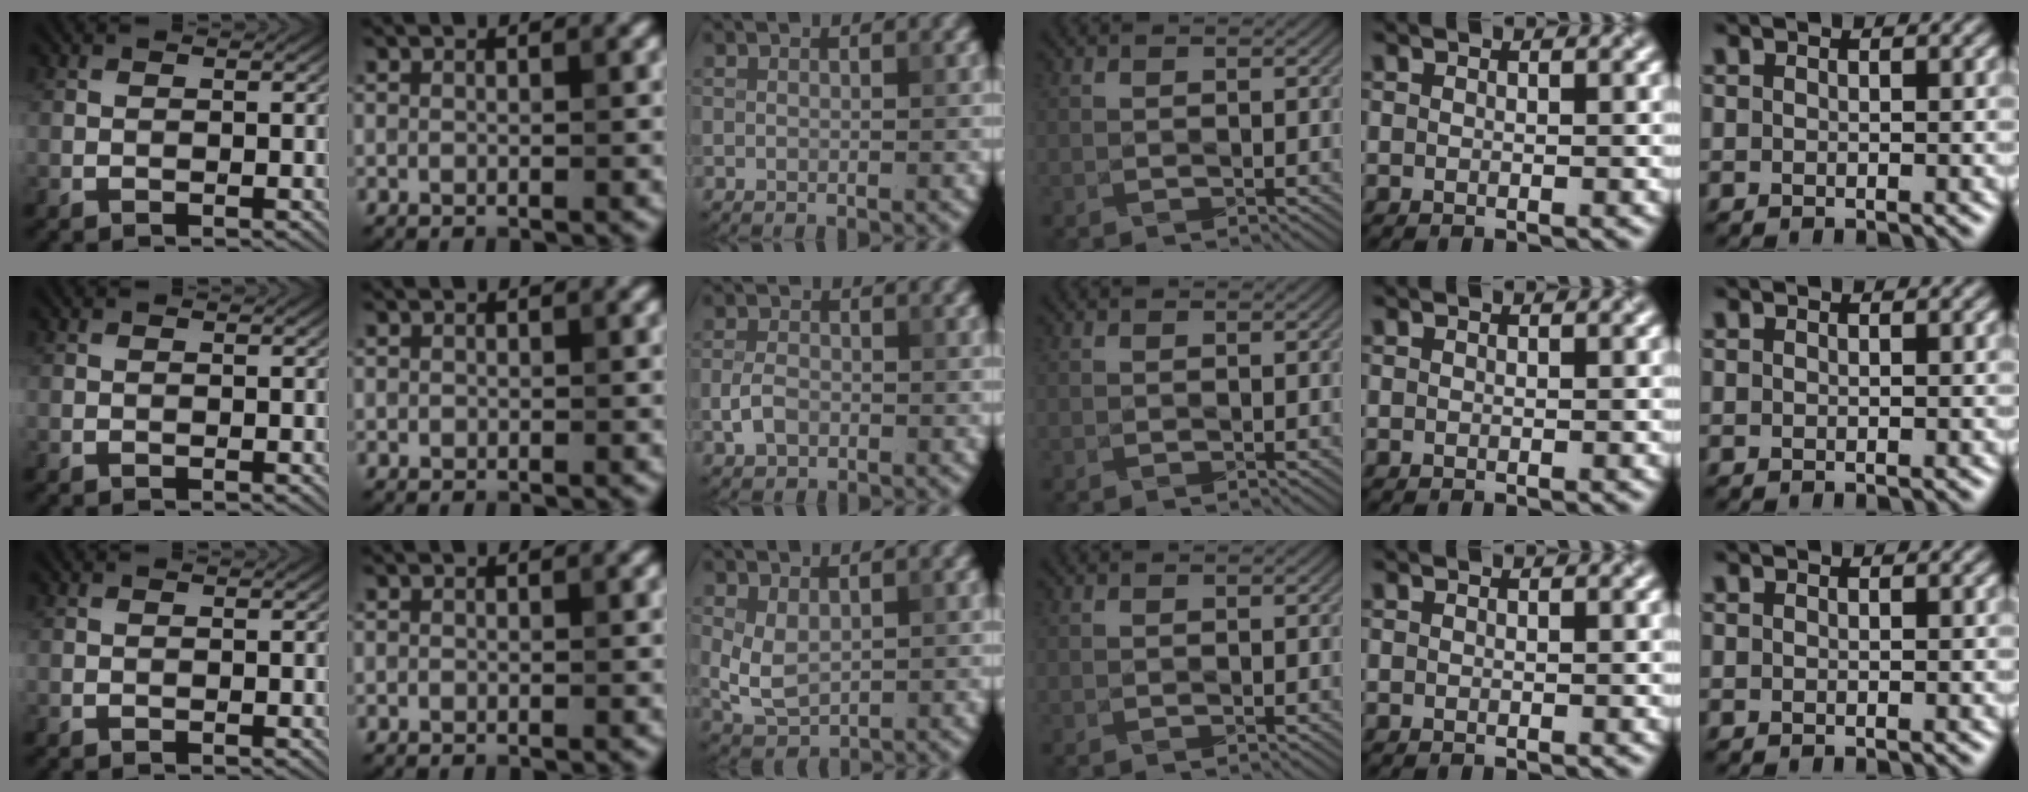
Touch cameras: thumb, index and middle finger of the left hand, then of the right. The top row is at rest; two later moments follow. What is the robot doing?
{"motion": "fold", "object": "envelope"}